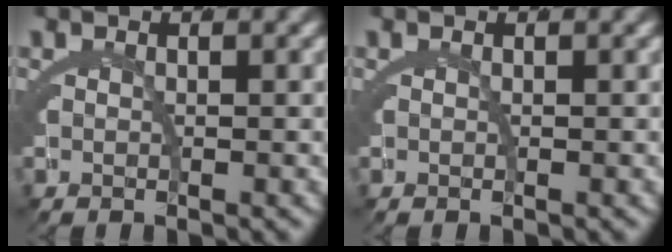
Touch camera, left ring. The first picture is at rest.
{"total": 0.0}